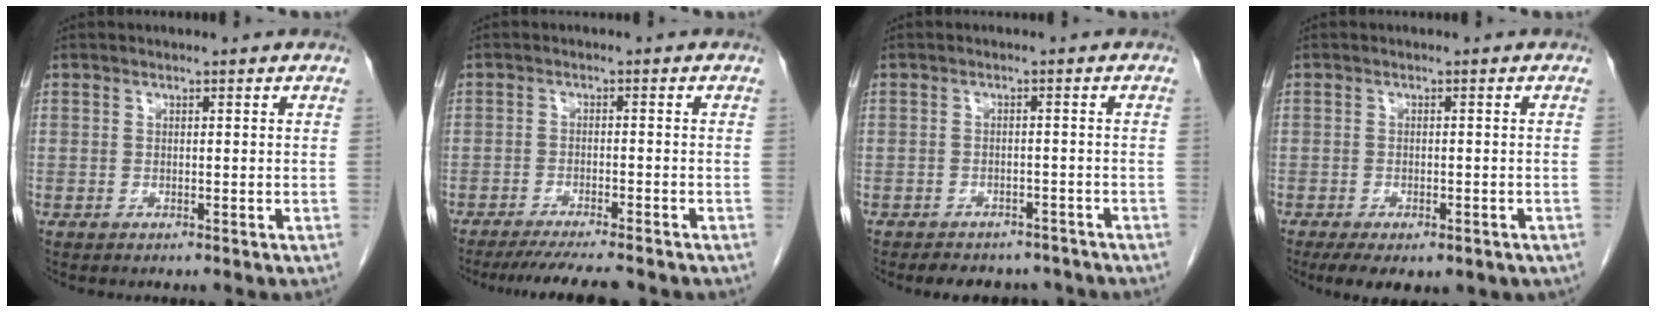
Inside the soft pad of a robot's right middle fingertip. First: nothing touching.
{"total": 8.6, "force": [-7.5, 0.2, 4.1], "torque": [-0.052, -0.019, -0.115]}
{"total": 7.5, "force": [-6.6, 3.1, 1.5], "torque": [-0.017, 0.004, -0.076]}
{"total": 8.9, "force": [-5.8, 4.1, 5.4], "torque": [-0.079, -0.008, -0.075]}